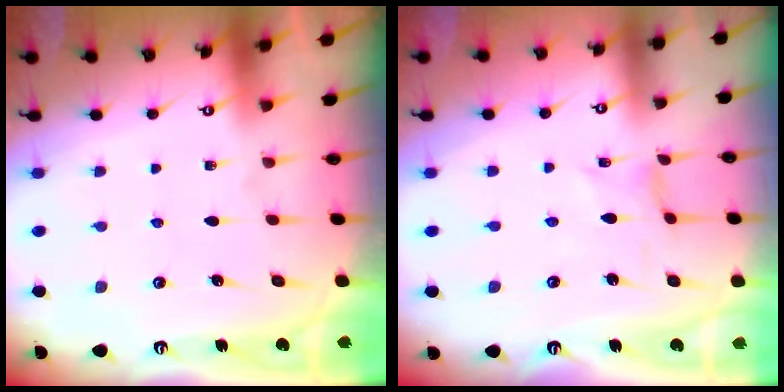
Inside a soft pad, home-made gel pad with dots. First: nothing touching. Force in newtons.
{"total": 0.0}